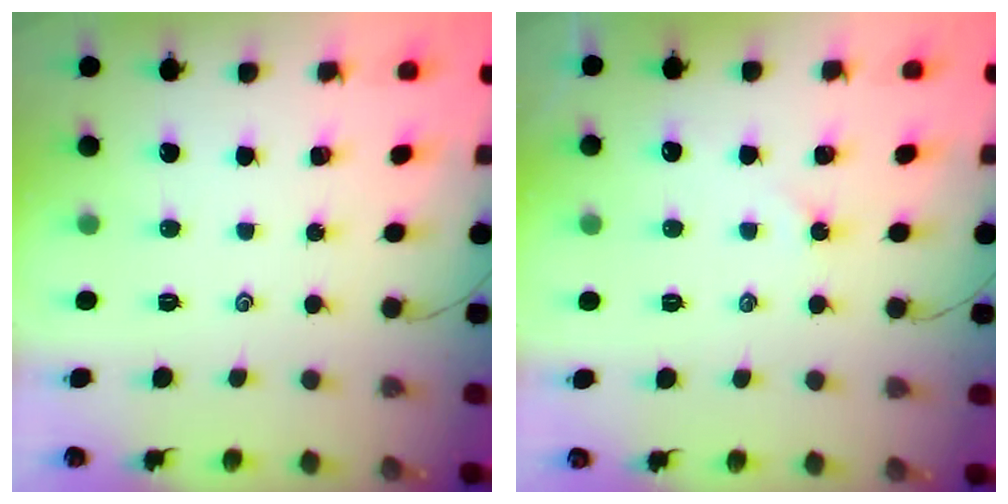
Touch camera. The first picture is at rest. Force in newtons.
{"total": 1.9, "press": 1.9, "slide": 0.3}